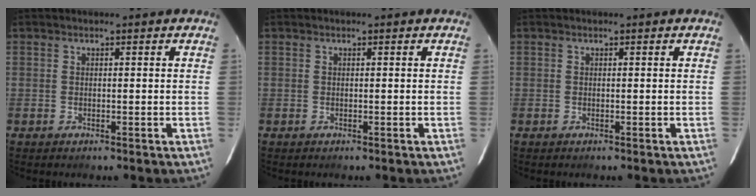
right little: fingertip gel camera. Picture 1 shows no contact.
{"total": 0.0}
{"total": 0.0}